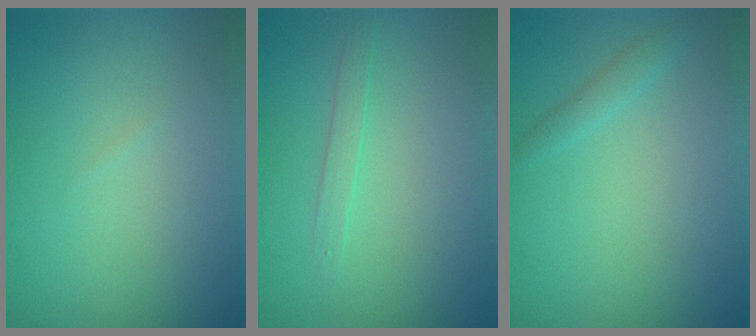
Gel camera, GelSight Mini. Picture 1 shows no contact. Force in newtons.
{"total": 1.1, "press": 1.1, "slide": 0.2}
{"total": 1.0, "press": 1.0, "slide": 0.1}